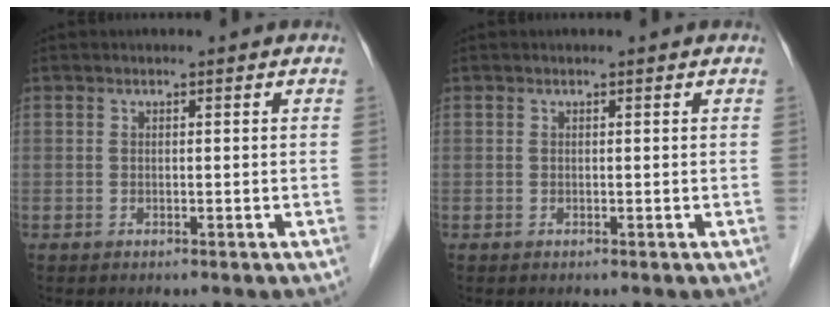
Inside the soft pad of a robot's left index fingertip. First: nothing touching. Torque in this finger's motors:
{"motor_torque": [0.30, 0.40, 0.04, 0.01]}